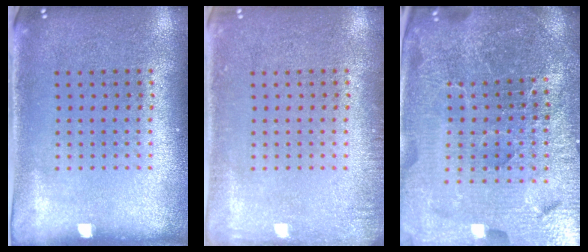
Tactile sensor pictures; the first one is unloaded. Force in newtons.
{"total": 1.3, "press": 1.2, "slide": 0.2}
{"total": 6.6, "press": 5.9, "slide": 3.0}